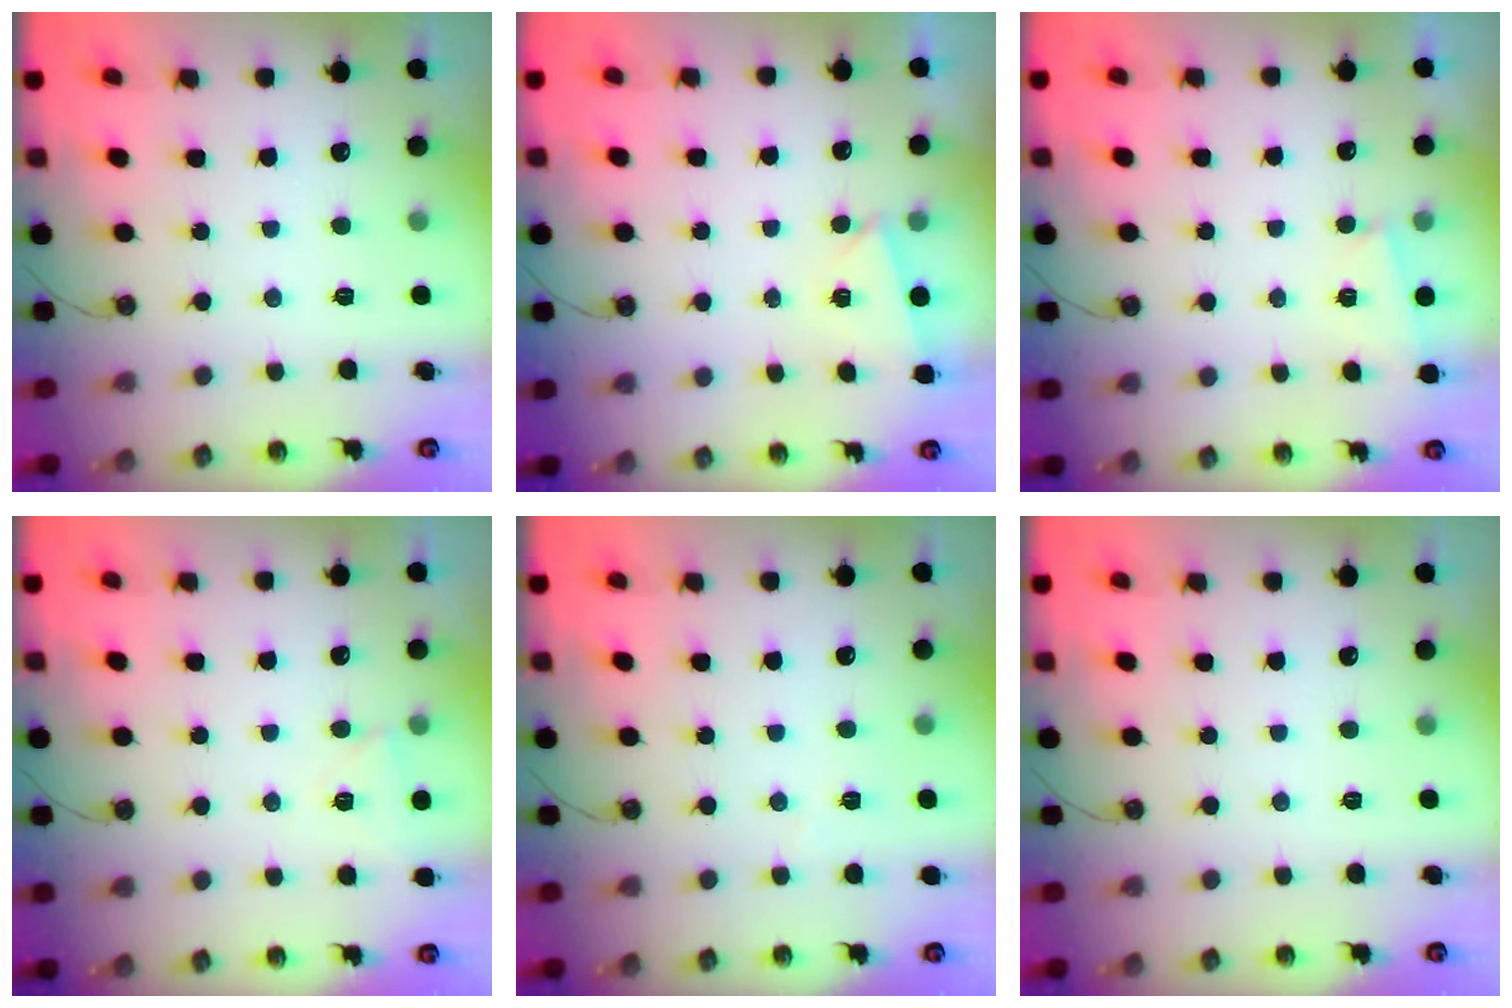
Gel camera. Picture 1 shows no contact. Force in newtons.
{"total": 2.9, "press": 2.1, "slide": 2.0}
{"total": 2.1, "press": 2.1, "slide": 0.5}
{"total": 5.1, "press": 5.0, "slide": 0.8}
{"total": 3.0, "press": 2.8, "slide": 1.0}
{"total": 0.0}